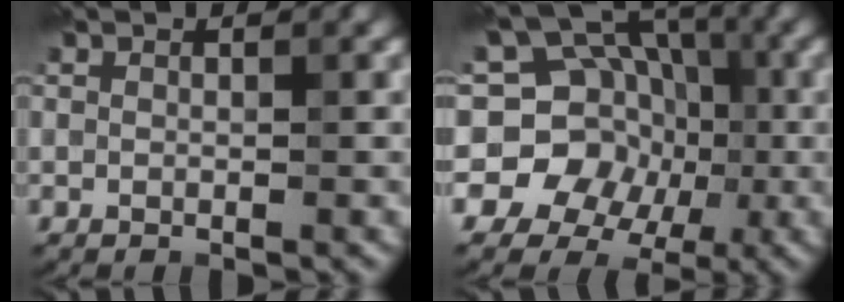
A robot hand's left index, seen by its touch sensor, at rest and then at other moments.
{"total": 11.3, "force": [-1.2, 10.5, 4.1], "torque": [-0.061, 0.041, -0.054]}